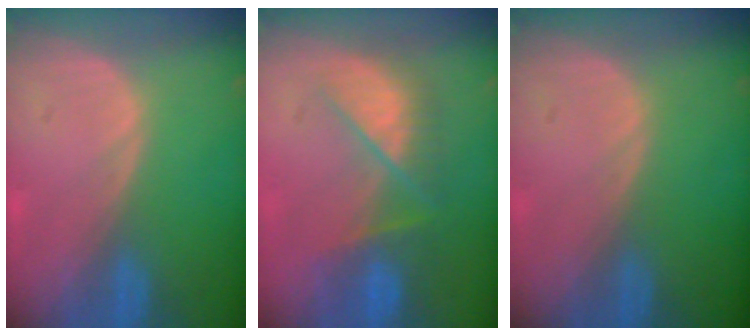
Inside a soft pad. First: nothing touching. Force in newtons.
{"total": 7.5, "press": 7.3, "slide": 1.9}
{"total": 0.0}